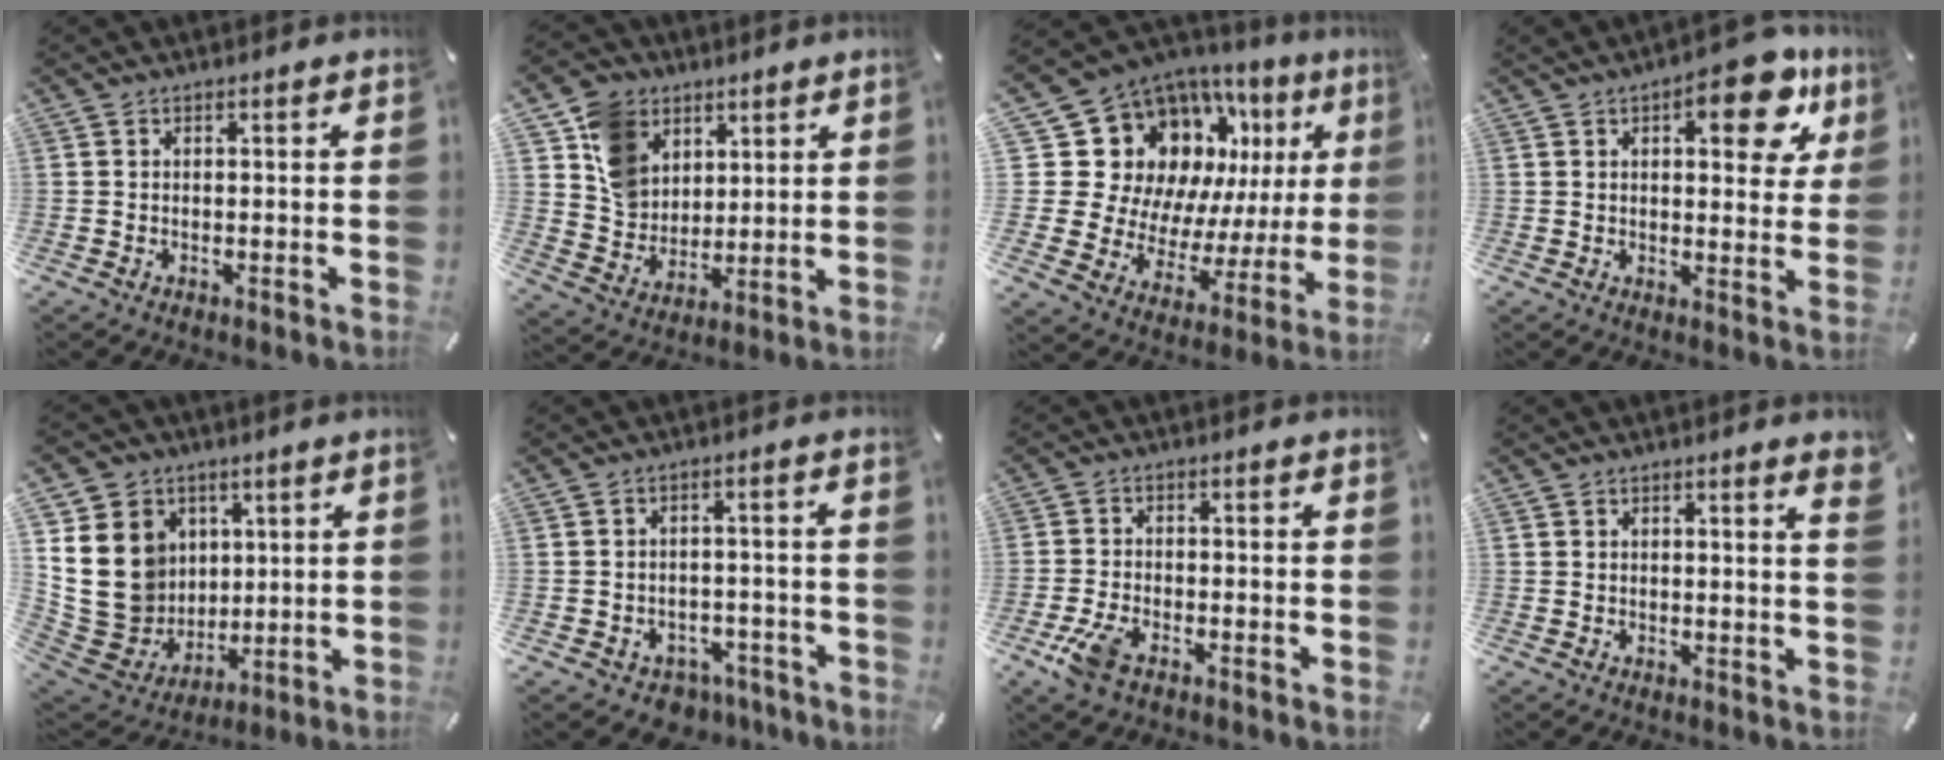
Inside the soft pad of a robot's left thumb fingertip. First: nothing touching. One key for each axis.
{"total": 11.1, "fx": 4.9, "fy": 9.4, "fz": 3.3, "tx": -0.064, "ty": -0.013, "tz": 0.099}
{"total": 18.8, "fx": 10.4, "fy": 13.7, "fz": 7.5, "tx": -0.109, "ty": -0.108, "tz": 0.220}
{"total": 14.0, "fx": 6.3, "fy": 6.4, "fz": 10.7, "tx": -0.127, "ty": -0.024, "tz": 0.100}
{"total": 18.6, "fx": 3.1, "fy": 16.7, "fz": 7.7, "tx": -0.159, "ty": -0.021, "tz": 0.071}
{"total": 4.2, "fx": -2.5, "fy": 3.3, "fz": 1.0, "tx": -0.016, "ty": 0.018, "tz": -0.044}
{"total": 5.9, "fx": -3.3, "fy": 2.7, "fz": 4.1, "tx": -0.103, "ty": -0.001, "tz": -0.064}
{"total": 2.4, "fx": 1.6, "fy": 0.3, "fz": 1.7, "tx": -0.020, "ty": -0.004, "tz": 0.026}